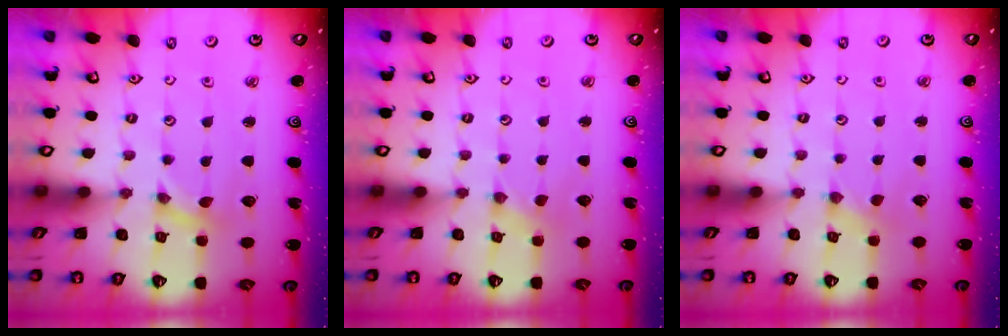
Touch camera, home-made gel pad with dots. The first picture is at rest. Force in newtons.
{"total": 0.0}
{"total": 1.4, "press": 1.4, "slide": 0.3}